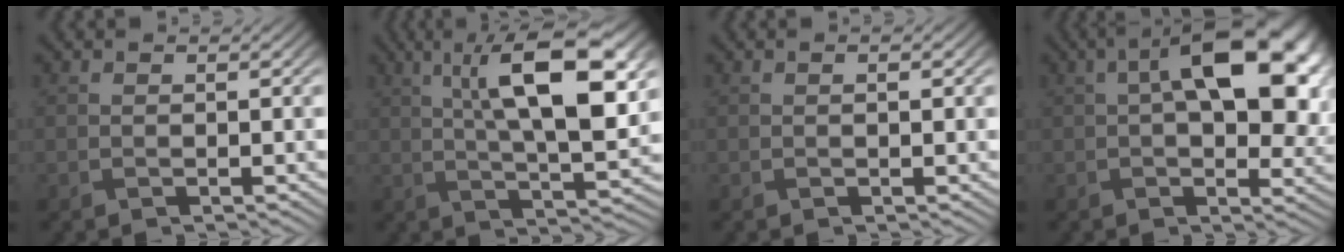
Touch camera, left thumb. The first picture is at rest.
{"total": 13.7, "force": [4.2, 4.3, 12.3], "torque": [-0.201, 0.001, 0.069]}
{"total": 0.8, "force": [0.2, 0.1, 0.8], "torque": [-0.013, 0.004, 0.003]}
{"total": 14.5, "force": [3.5, 7.3, 12.0], "torque": [-0.179, 0.001, 0.064]}